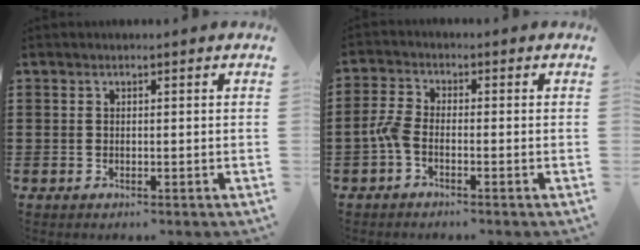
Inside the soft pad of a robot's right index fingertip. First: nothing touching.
{"total": 3.3, "force": [-1.5, 1.4, 2.5], "torque": [-0.076, -0.004, -0.037]}